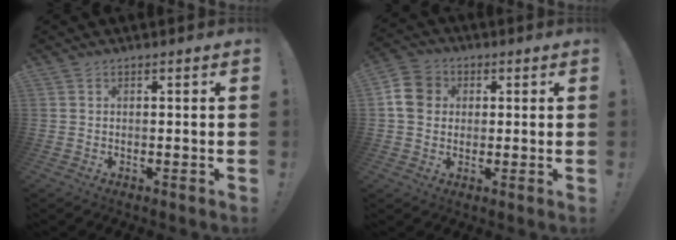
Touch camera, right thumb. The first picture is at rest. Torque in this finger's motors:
{"motor_torque": [-0.09, 0.46, -0.09, -0.05, 0.03]}